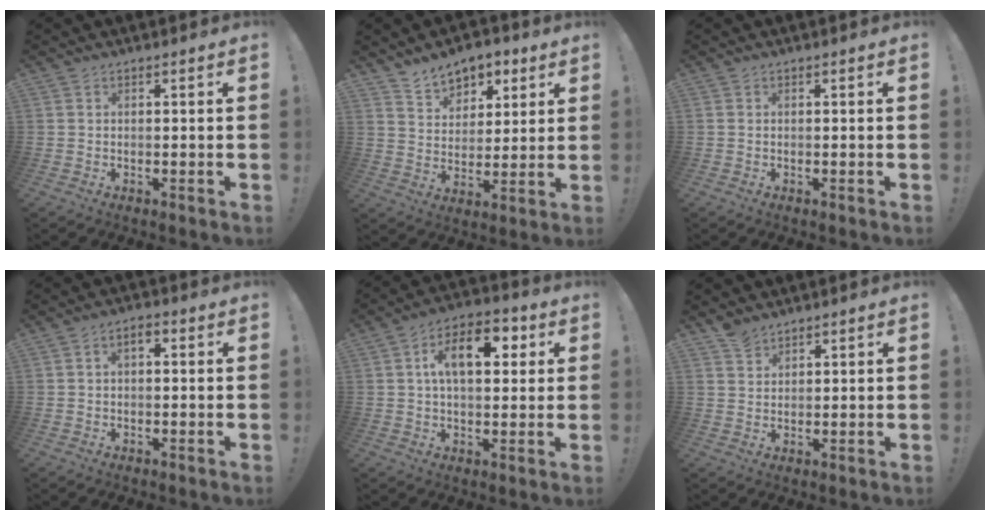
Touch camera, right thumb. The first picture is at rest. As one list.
[{"total": 9.4, "force": [6.9, 5.9, 2.4], "torque": [-0.034, -0.048, 0.133]}, {"total": 0.0}, {"total": 2.6, "force": [-0.2, 1.6, 2.0], "torque": [-0.033, 0.008, -0.007]}, {"total": 13.2, "force": [3.1, 7.2, 10.6], "torque": [-0.157, 0.011, 0.051]}, {"total": 3.7, "force": [3.2, 1.7, 0.7], "torque": [-0.001, -0.022, 0.057]}]